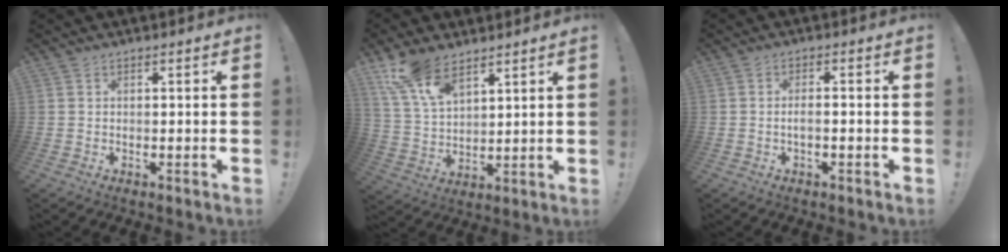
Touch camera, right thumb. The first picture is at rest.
{"total": 12.2, "force": [9.0, 5.4, 6.2], "torque": [-0.124, -0.042, 0.173]}
{"total": 2.3, "force": [-1.0, 0.3, 2.1], "torque": [-0.044, 0.007, -0.018]}